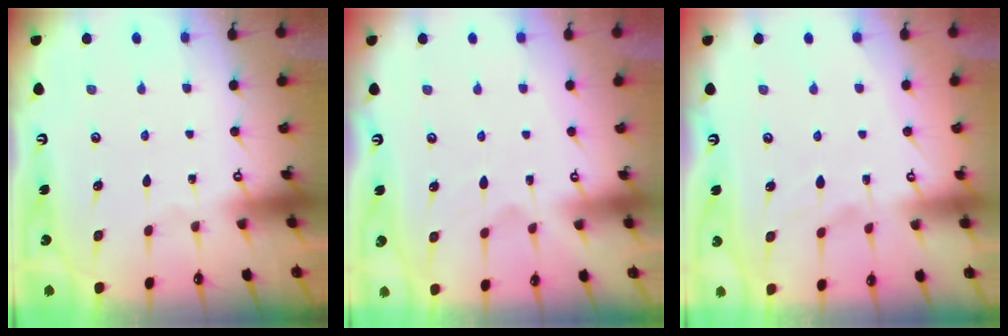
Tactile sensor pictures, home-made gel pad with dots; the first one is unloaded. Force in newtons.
{"total": 2.4, "press": 2.2, "slide": 1.1}
{"total": 1.8, "press": 1.4, "slide": 1.1}